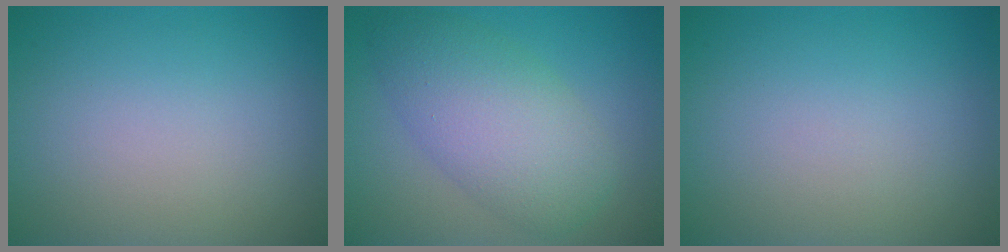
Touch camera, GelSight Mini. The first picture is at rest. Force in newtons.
{"total": 6.5, "press": 6.5, "slide": 0.1}
{"total": 0.0}